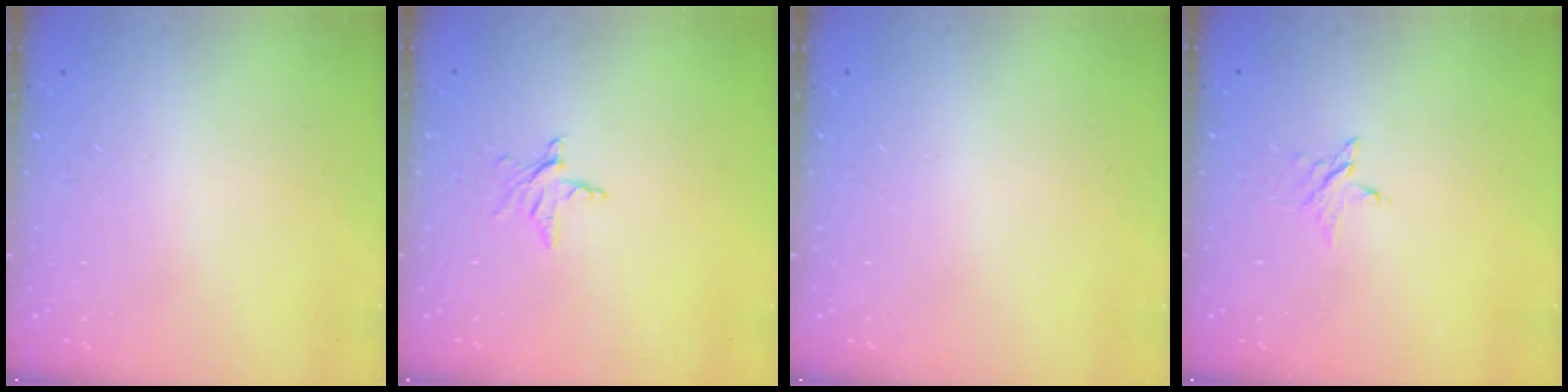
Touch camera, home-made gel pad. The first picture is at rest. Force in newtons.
{"total": 3.7, "press": 3.7, "slide": 0.4}
{"total": 0.0}
{"total": 2.8, "press": 2.8, "slide": 0.3}